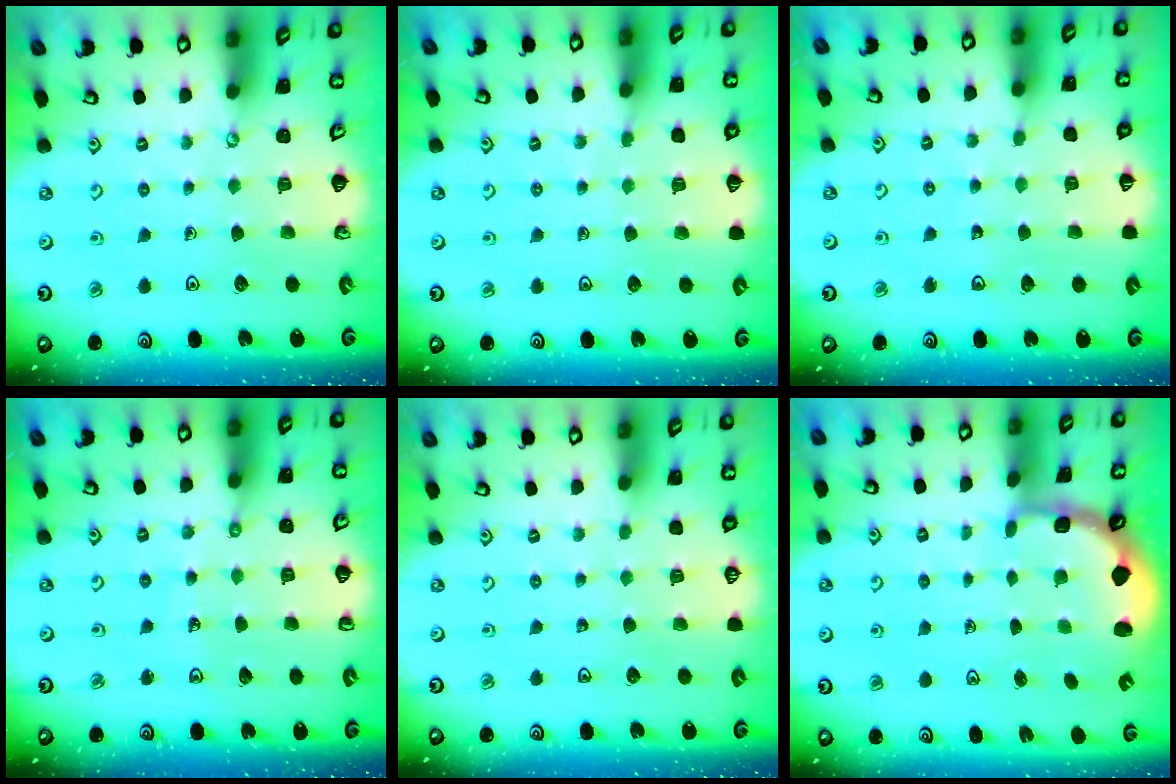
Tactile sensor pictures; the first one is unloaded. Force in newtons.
{"total": 1.9, "press": 1.9, "slide": 0.3}
{"total": 3.6, "press": 3.1, "slide": 1.9}
{"total": 3.9, "press": 3.9, "slide": 0.2}
{"total": 0.0}
{"total": 2.2, "press": 1.9, "slide": 1.1}